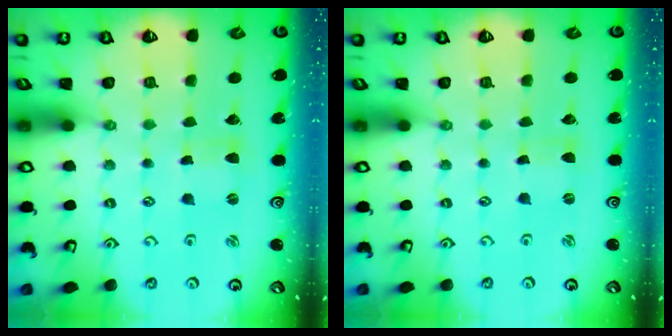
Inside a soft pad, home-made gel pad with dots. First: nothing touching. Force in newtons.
{"total": 0.0}